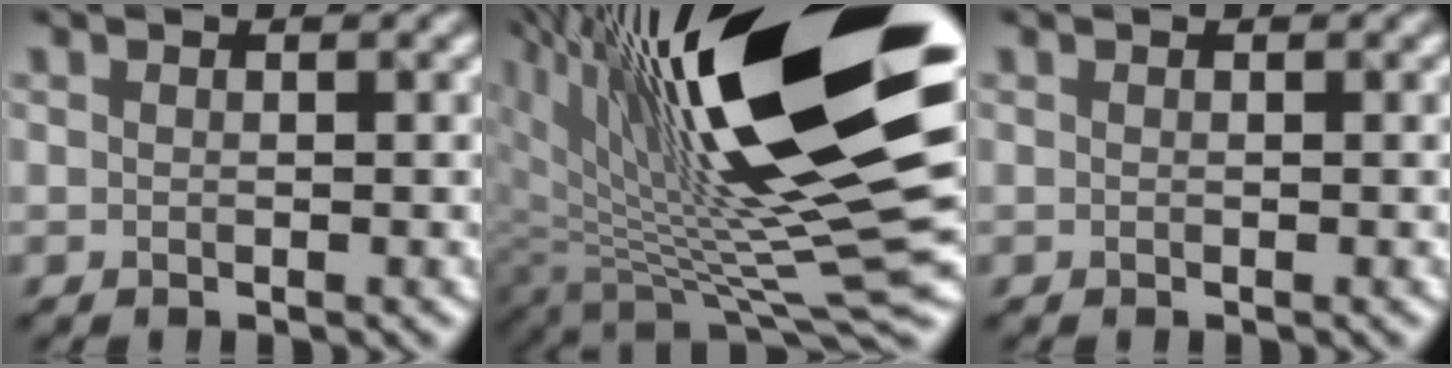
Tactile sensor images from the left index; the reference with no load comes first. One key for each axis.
{"total": 17.2, "fx": 5.8, "fy": 4.8, "fz": 15.4, "tx": -0.259, "ty": -0.005, "tz": 0.131}
{"total": 0.0}